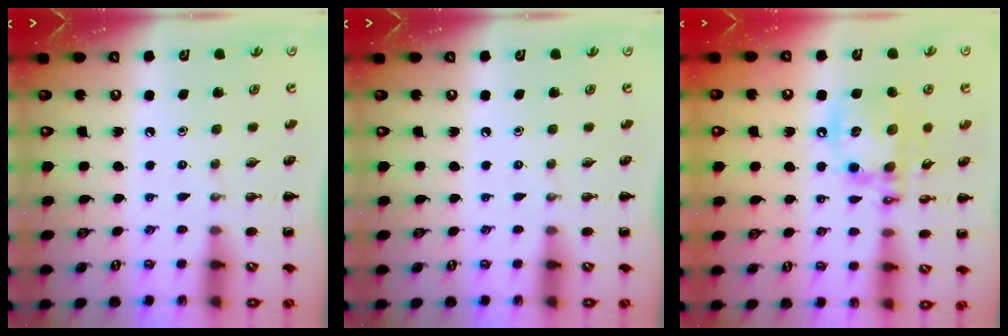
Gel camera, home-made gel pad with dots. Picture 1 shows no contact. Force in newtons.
{"total": 0.0}
{"total": 15.0, "press": 14.7, "slide": 2.6}